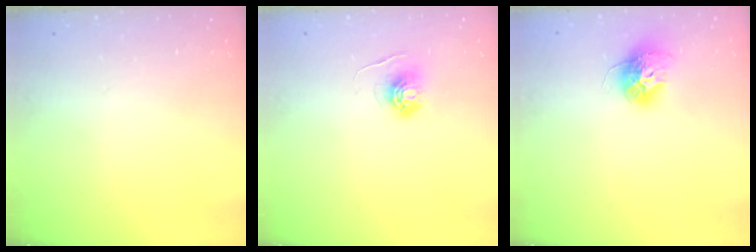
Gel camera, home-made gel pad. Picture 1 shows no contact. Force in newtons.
{"total": 5.8, "press": 5.8, "slide": 0.3}
{"total": 11.2, "press": 11.2, "slide": 0.8}